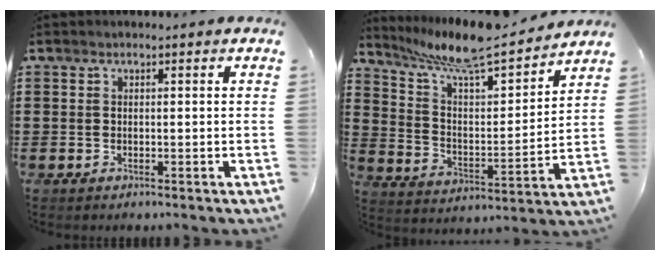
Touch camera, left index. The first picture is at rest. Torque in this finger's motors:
{"motor_torque": [2.14, 0.00, 0.22, 0.09]}